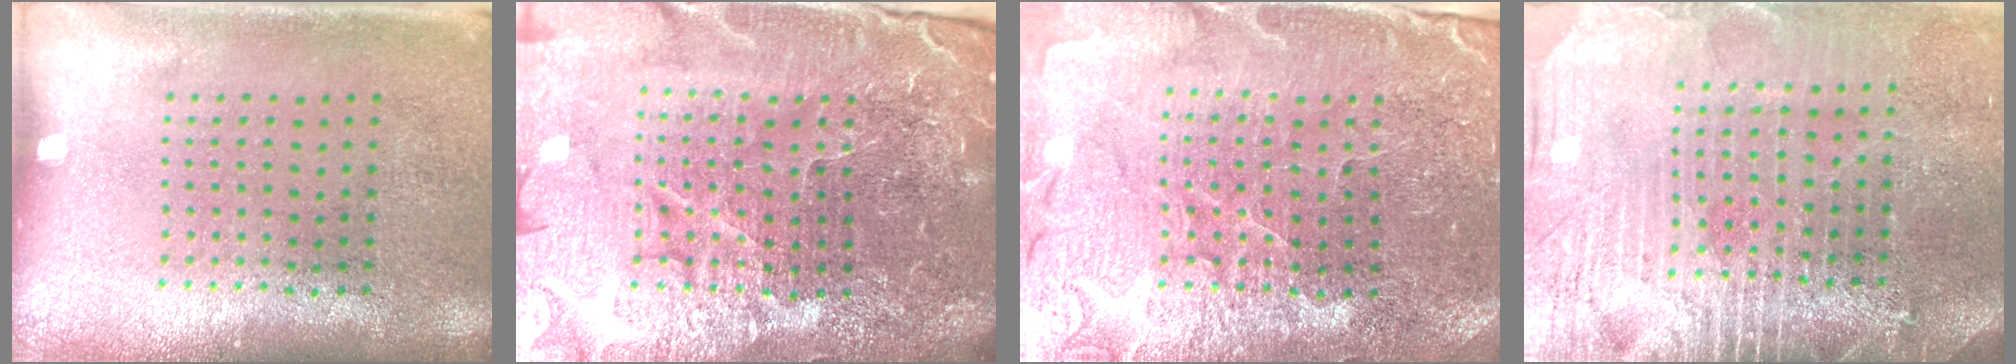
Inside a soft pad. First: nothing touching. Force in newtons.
{"total": 6.6, "press": 5.9, "slide": 3.1}
{"total": 3.3, "press": 3.3, "slide": 0.3}
{"total": 3.7, "press": 3.4, "slide": 1.5}